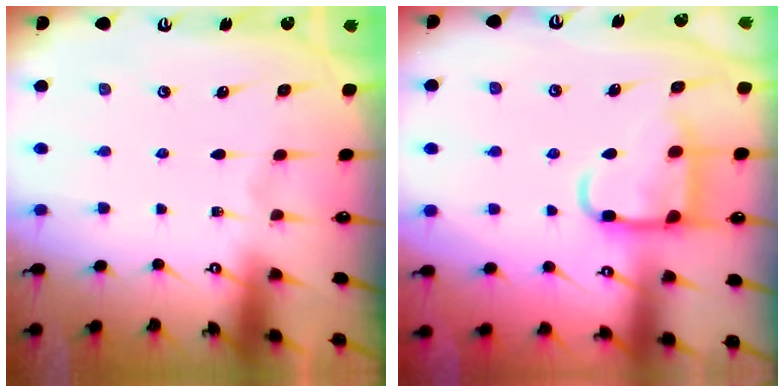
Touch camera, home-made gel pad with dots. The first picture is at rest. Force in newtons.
{"total": 11.7, "press": 11.6, "slide": 1.5}